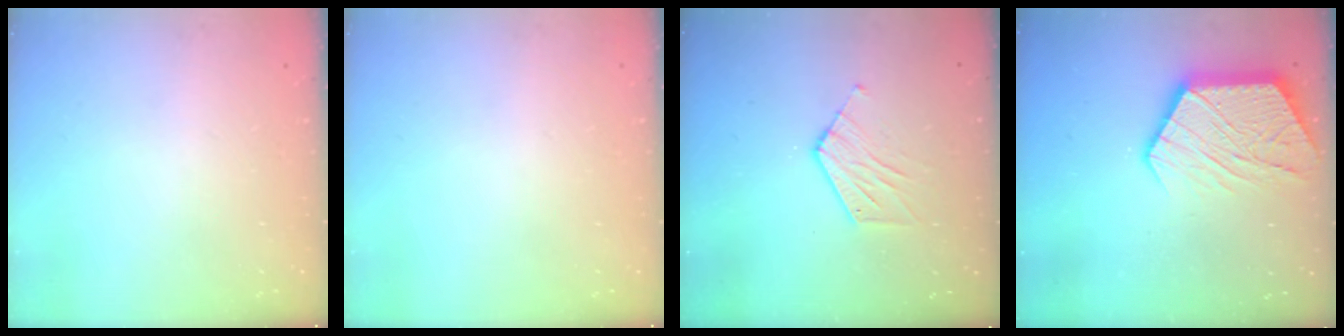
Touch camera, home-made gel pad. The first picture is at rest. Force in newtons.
{"total": 0.0}
{"total": 6.4, "press": 6.4, "slide": 0.4}
{"total": 16.0, "press": 16.0, "slide": 1.1}